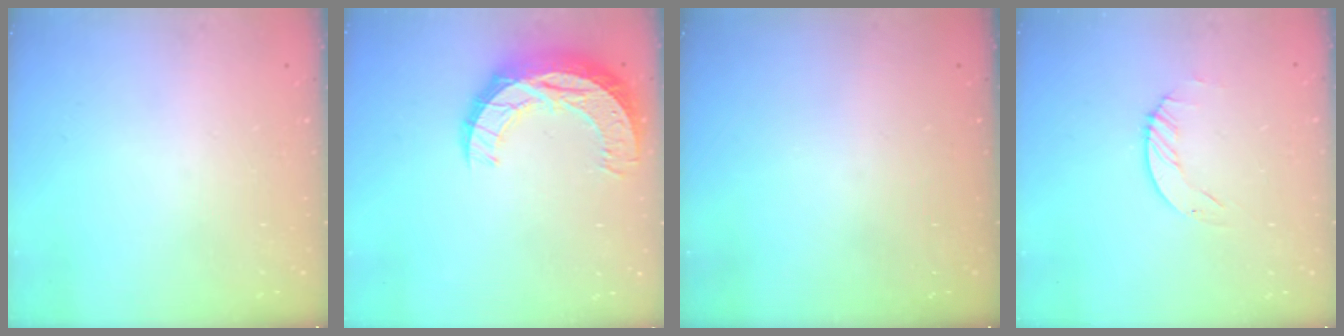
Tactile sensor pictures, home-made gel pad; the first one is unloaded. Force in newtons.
{"total": 13.7, "press": 13.7, "slide": 0.9}
{"total": 0.0}
{"total": 1.2, "press": 1.2, "slide": 0.2}